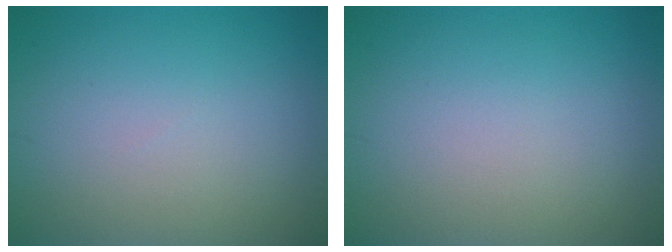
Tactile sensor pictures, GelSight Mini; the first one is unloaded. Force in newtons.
{"total": 0.0}